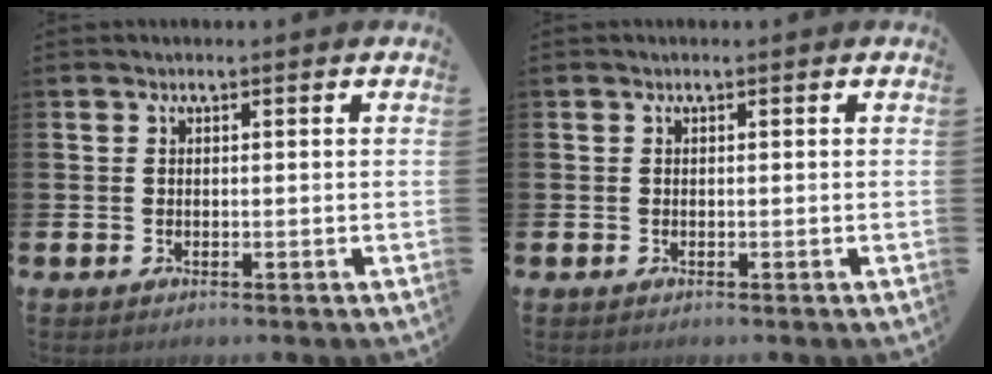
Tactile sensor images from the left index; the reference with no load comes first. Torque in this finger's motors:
{"motor_torque": [0.00, 0.00, 0.00, 0.00]}